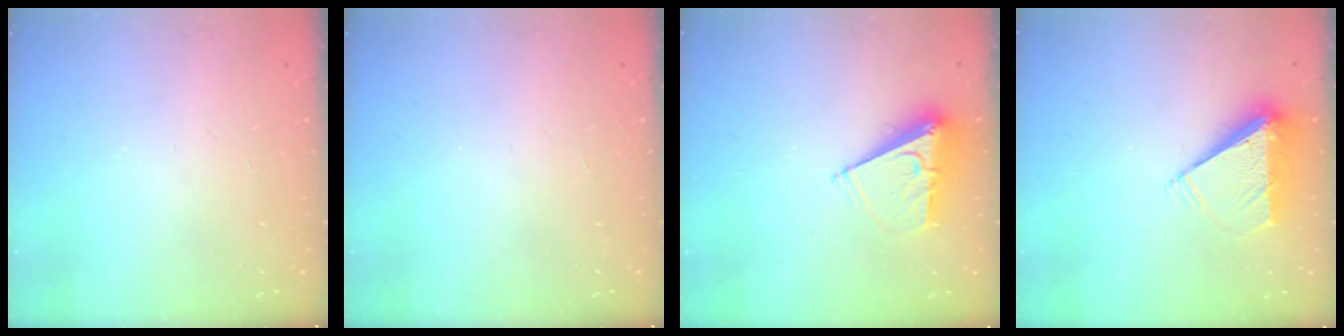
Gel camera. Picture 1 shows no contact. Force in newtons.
{"total": 0.0}
{"total": 7.7, "press": 7.7, "slide": 0.7}
{"total": 7.0, "press": 6.9, "slide": 1.1}